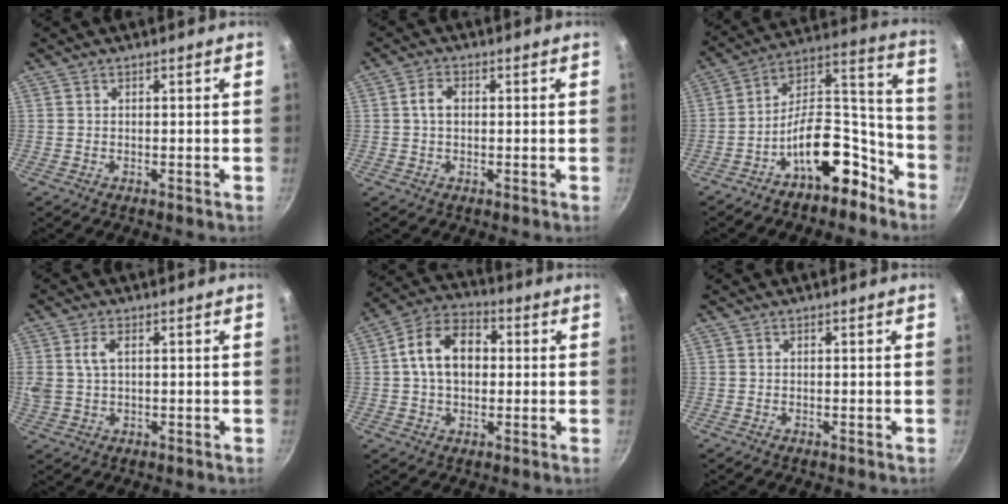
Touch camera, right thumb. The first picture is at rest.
{"total": 3.1, "force": [0.2, 2.1, 2.2], "torque": [-0.038, 0.009, 0.000]}
{"total": 16.1, "force": [-9.5, 8.2, 10.0], "torque": [-0.099, 0.123, -0.150]}
{"total": 6.4, "force": [1.5, 4.1, 4.7], "torque": [-0.091, 0.007, 0.030]}
{"total": 12.2, "force": [1.2, 8.5, 8.7], "torque": [-0.118, 0.027, 0.004]}
{"total": 0.0}